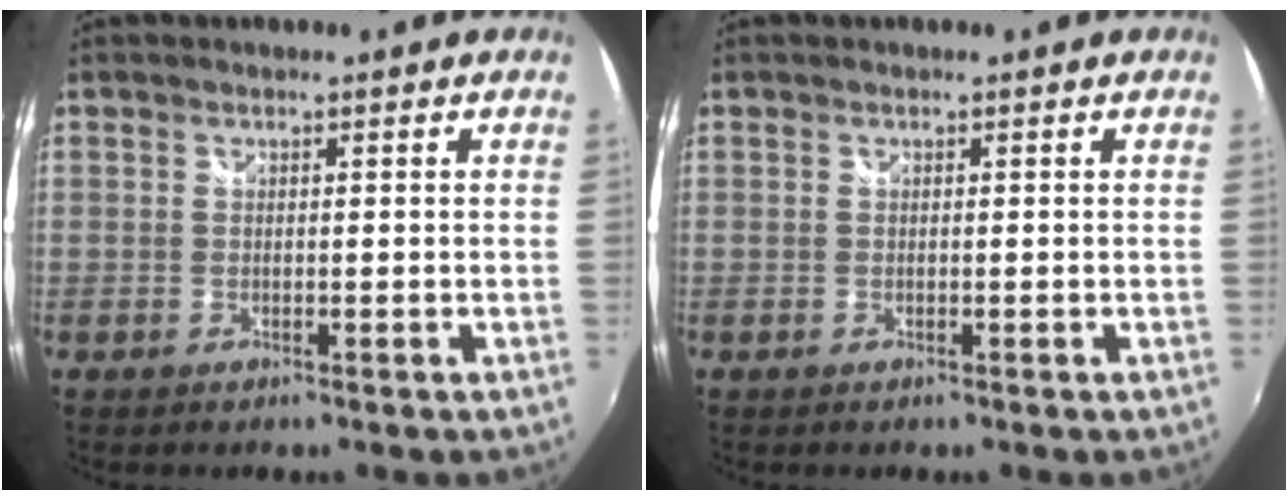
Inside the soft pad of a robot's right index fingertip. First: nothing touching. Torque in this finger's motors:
{"motor_torque": [0.00, 0.00, 0.00, 0.00]}